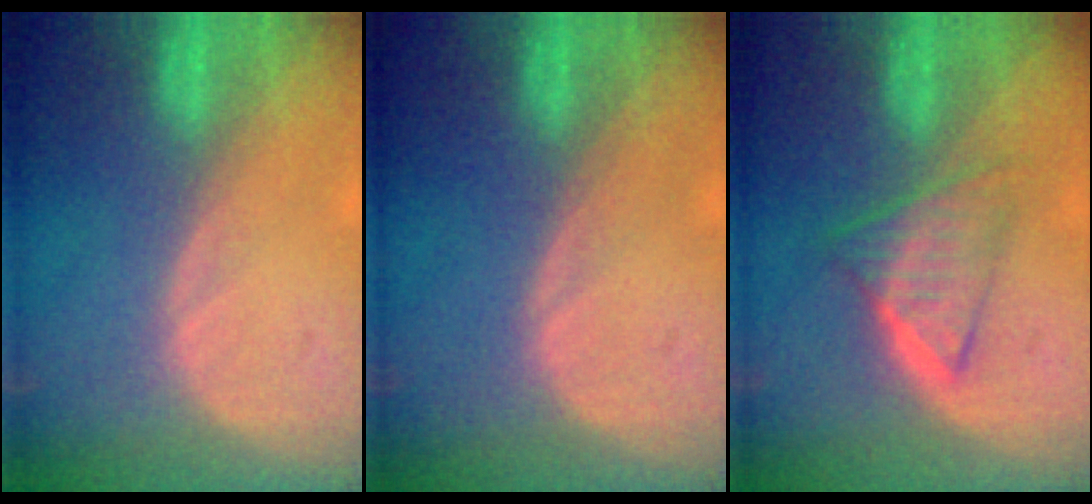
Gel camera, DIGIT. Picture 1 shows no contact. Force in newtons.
{"total": 0.0}
{"total": 6.2, "press": 5.4, "slide": 3.0}